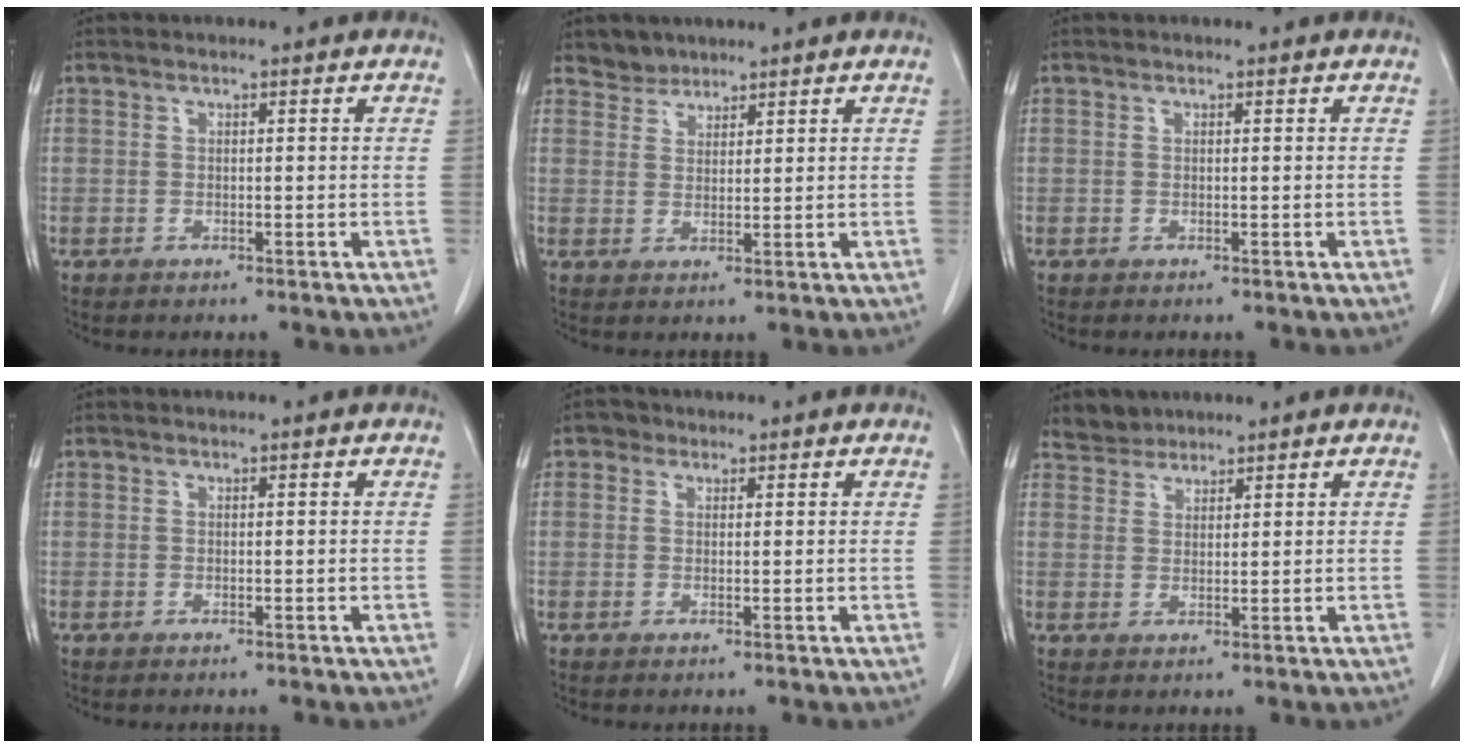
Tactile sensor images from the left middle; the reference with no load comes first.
{"total": 2.7, "force": [2.4, 1.2, -0.4], "torque": [0.006, 0.003, 0.039]}
{"total": 0.0}
{"total": 0.0}
{"total": 1.5, "force": [0.8, 1.2, 0.2], "torque": [-0.001, 0.003, 0.007]}
{"total": 2.7, "force": [2.4, 1.0, -0.4], "torque": [0.003, 0.009, 0.043]}